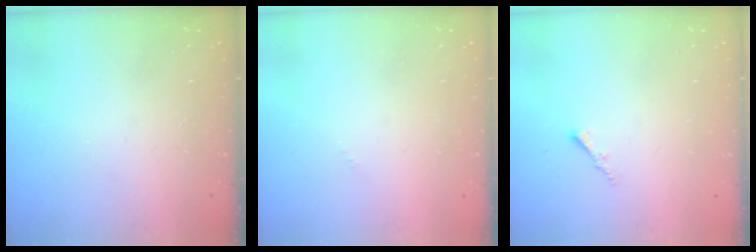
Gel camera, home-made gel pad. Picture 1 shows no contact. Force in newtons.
{"total": 0.0}
{"total": 1.5, "press": 1.5, "slide": 0.4}